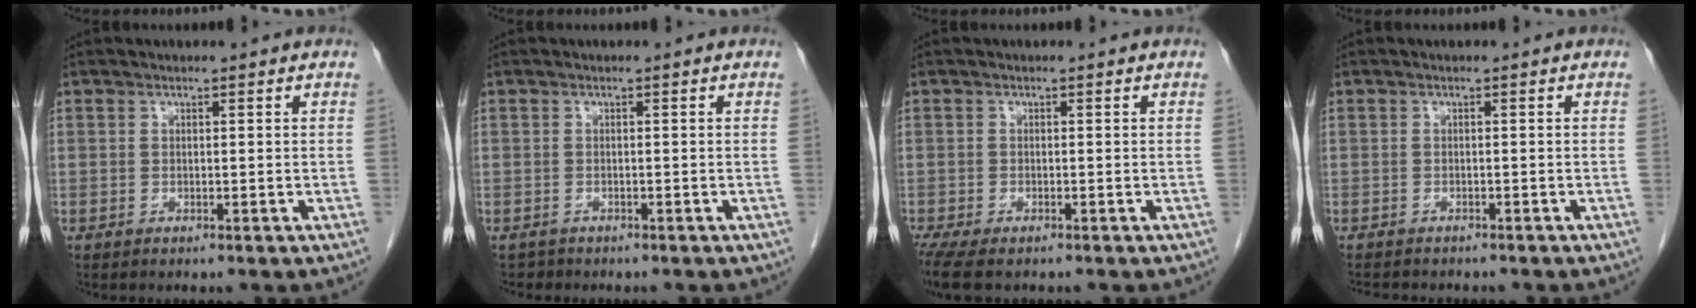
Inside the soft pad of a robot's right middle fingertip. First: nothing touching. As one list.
[{"total": 0.9, "force": [-0.7, 0.5, -0.2], "torque": [-0.006, 0.000, -0.013]}, {"total": 5.9, "force": [-4.5, 2.0, 3.4], "torque": [-0.065, -0.015, -0.074]}, {"total": 5.5, "force": [-4.9, 1.7, 2.0], "torque": [-0.030, -0.005, -0.065]}]